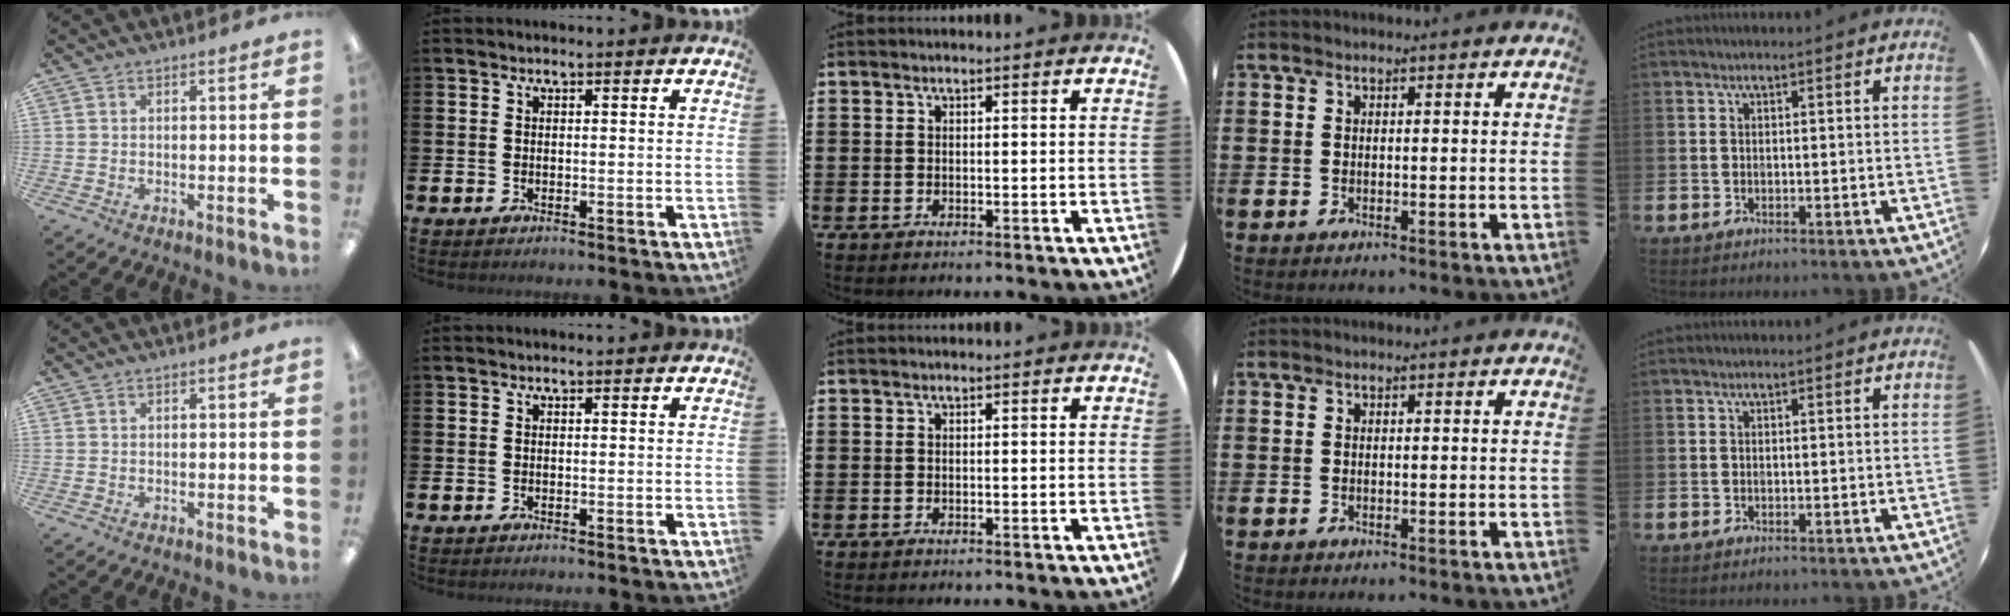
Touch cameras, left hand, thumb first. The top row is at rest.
{}